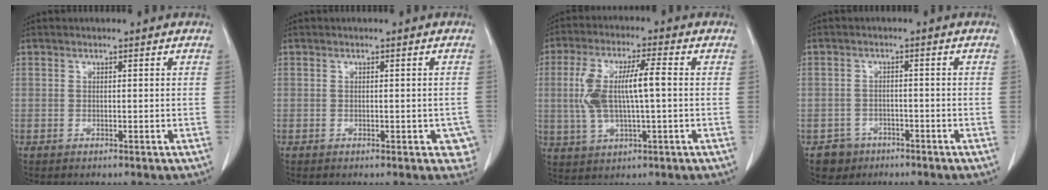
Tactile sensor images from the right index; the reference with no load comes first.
{"total": 2.9, "force": [-1.3, 1.5, 2.2], "torque": [-0.004, 0.002, -0.018]}
{"total": 9.9, "force": [0.4, 2.5, 9.6], "torque": [-0.203, 0.018, 0.011]}
{"total": 3.6, "force": [-2.2, 2.9, -0.2], "torque": [0.006, 0.013, -0.035]}